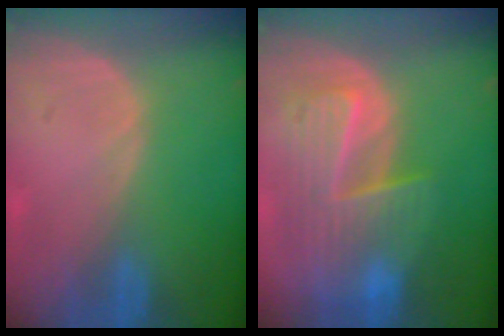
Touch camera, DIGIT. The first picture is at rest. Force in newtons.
{"total": 10.1, "press": 8.8, "slide": 5.0}